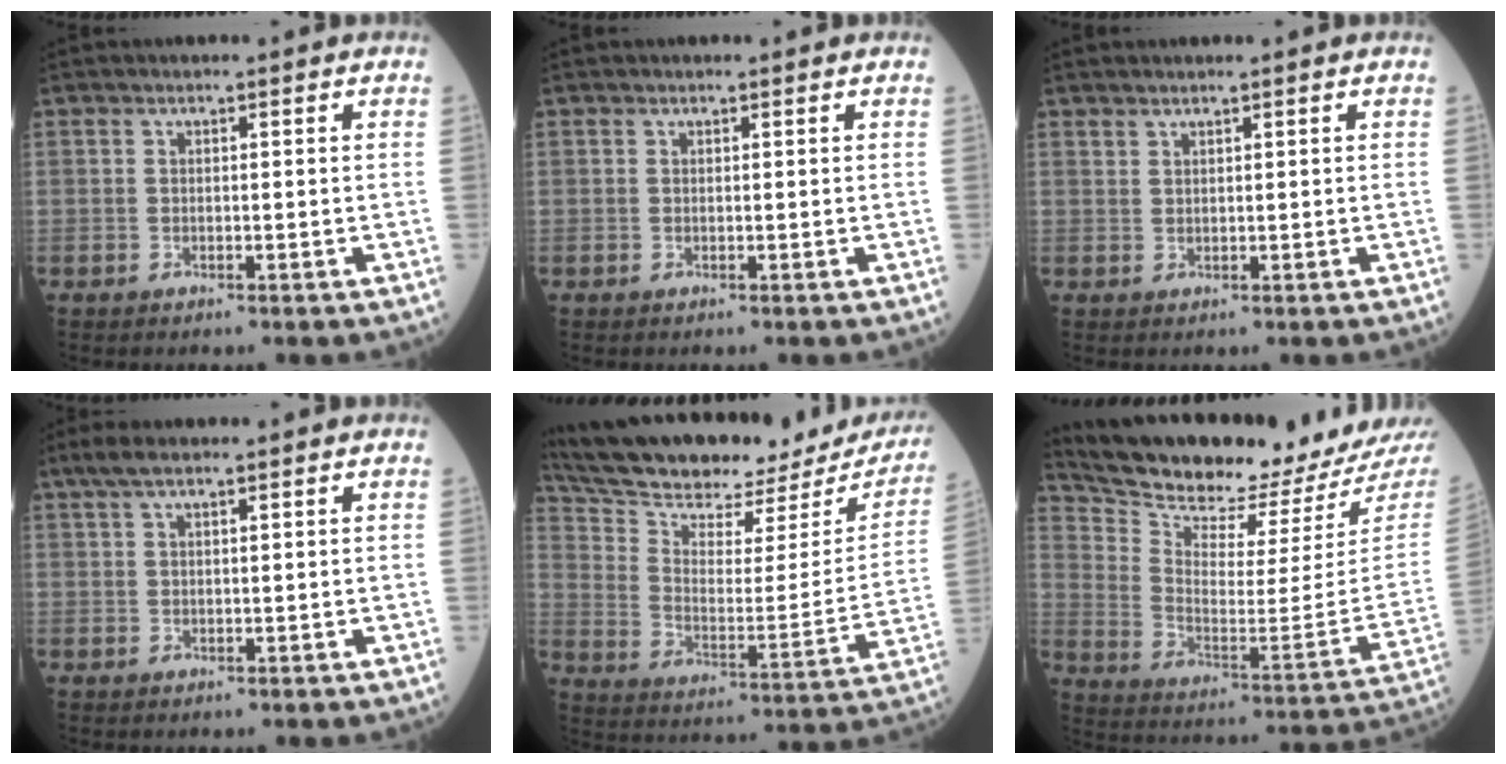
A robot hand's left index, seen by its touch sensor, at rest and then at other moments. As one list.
[{"total": 0.5, "force": [0.5, 0.0, 0.1], "torque": [-0.004, 0.007, 0.006]}, {"total": 0.9, "force": [0.9, 0.0, 0.3], "torque": [-0.005, 0.000, 0.021]}, {"total": 2.9, "force": [1.9, 0.5, 2.1], "torque": [-0.048, 0.013, 0.041]}, {"total": 27.1, "force": [24.1, 7.4, 10.1], "torque": [-0.182, -0.041, 0.327]}, {"total": 20.8, "force": [19.5, 0.4, 7.1], "torque": [-0.141, -0.098, 0.292]}]